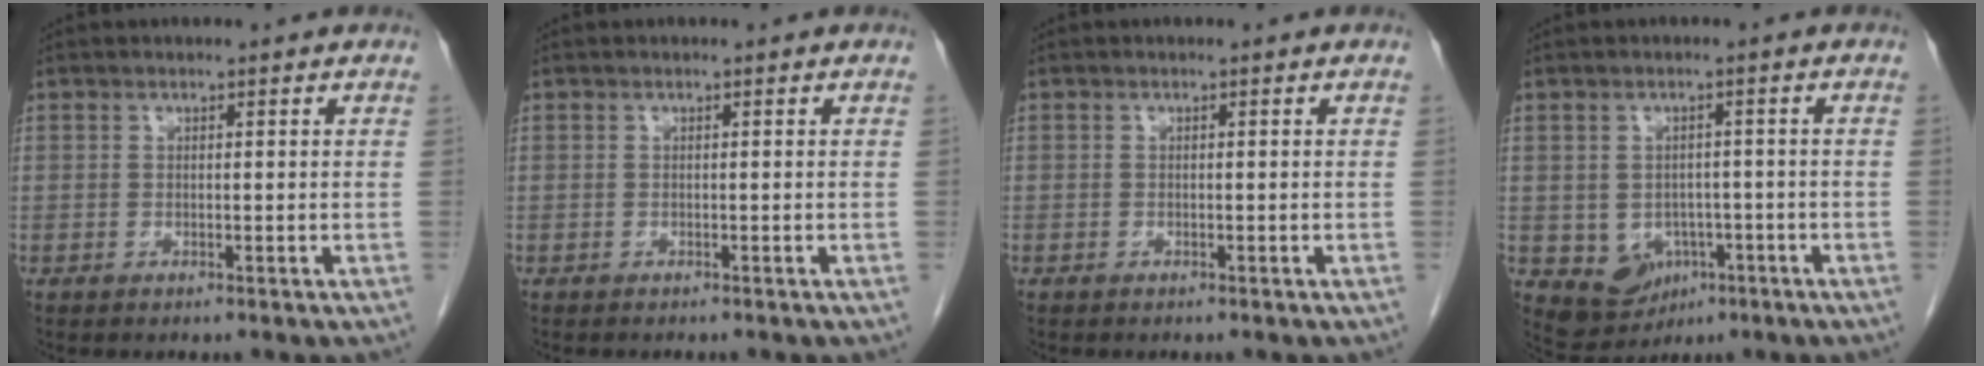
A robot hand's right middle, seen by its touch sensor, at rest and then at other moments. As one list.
[{"total": 1.1, "force": [-1.0, 0.3, 0.4], "torque": [-0.009, -0.002, -0.012]}, {"total": 0.0}, {"total": 5.9, "force": [-2.0, 5.0, 2.5], "torque": [-0.043, 0.006, -0.014]}]